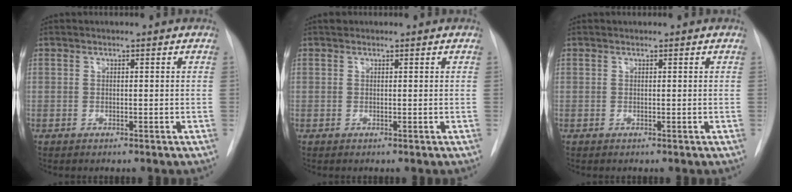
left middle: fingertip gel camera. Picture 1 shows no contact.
{"total": 0.6, "force": [0.5, 0.4, 0.0], "torque": [-0.003, 0.010, 0.007]}
{"total": 0.0}